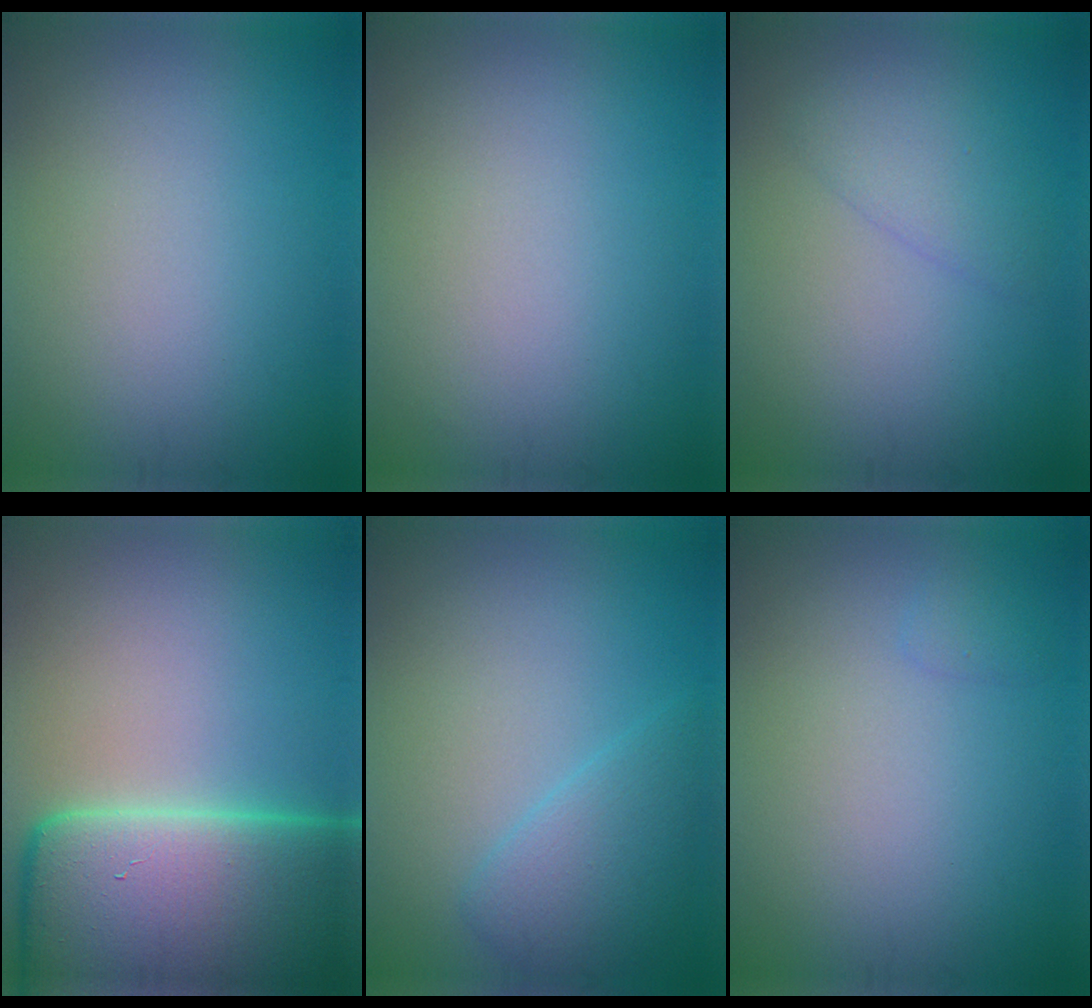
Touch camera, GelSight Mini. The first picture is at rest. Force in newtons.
{"total": 0.0}
{"total": 2.0, "press": 2.0, "slide": 0.2}
{"total": 19.1, "press": 19.1, "slide": 1.9}
{"total": 3.0, "press": 3.0, "slide": 0.1}
{"total": 0.6, "press": 0.6, "slide": 0.1}